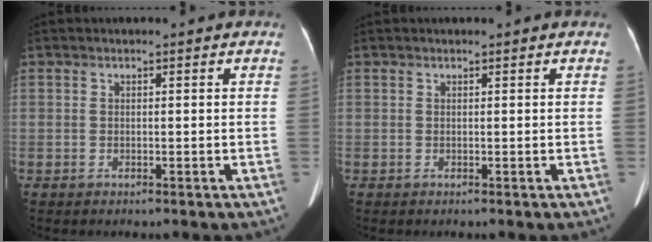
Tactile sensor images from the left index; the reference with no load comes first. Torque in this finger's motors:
{"motor_torque": [-0.02, 0.02, 0.00, 0.00]}